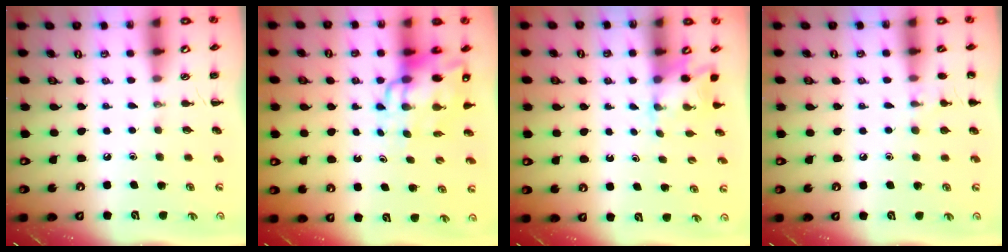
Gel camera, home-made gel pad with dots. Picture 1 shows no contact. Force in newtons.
{"total": 12.8, "press": 12.1, "slide": 4.0}
{"total": 2.5, "press": 2.4, "slide": 0.9}
{"total": 8.0, "press": 7.7, "slide": 2.2}